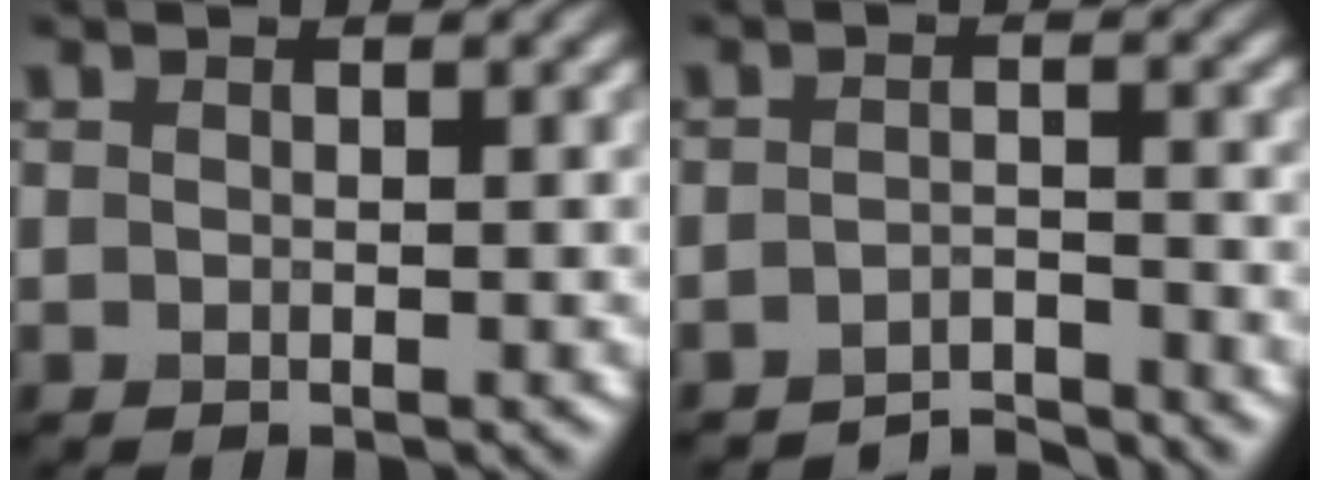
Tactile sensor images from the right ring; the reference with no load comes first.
{"total": 2.8, "force": [-2.7, 0.2, 0.5], "torque": [-0.004, 0.005, -0.049]}